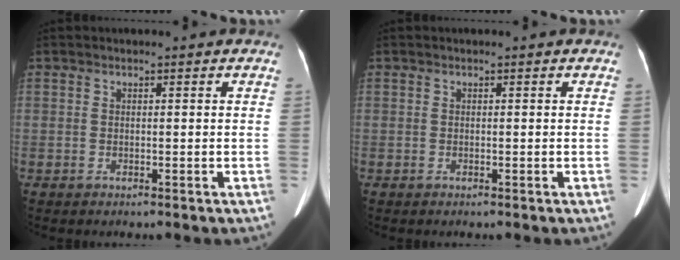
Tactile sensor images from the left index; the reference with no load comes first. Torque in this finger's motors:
{"motor_torque": [0.03, 0.10, 0.00, 0.01]}